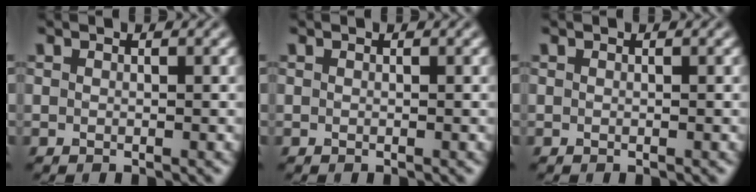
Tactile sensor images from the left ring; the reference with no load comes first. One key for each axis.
{"total": 0.0}
{"total": 0.0}